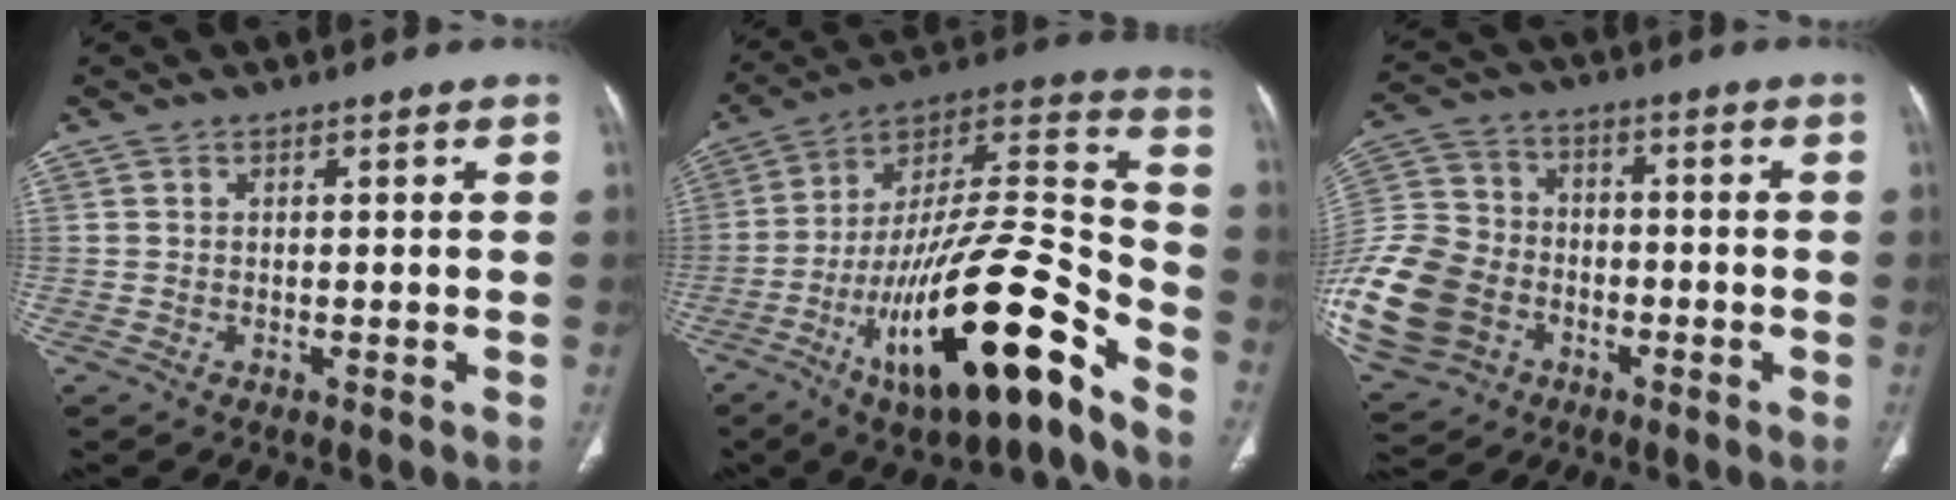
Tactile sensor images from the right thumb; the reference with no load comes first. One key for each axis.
{"total": 27.1, "fx": -14.3, "fy": 7.1, "fz": 21.9, "tx": -0.350, "ty": 0.081, "tz": -0.237}
{"total": 20.9, "fx": -6.8, "fy": 16.2, "fz": 11.3, "tx": -0.265, "ty": 0.029, "tz": -0.118}